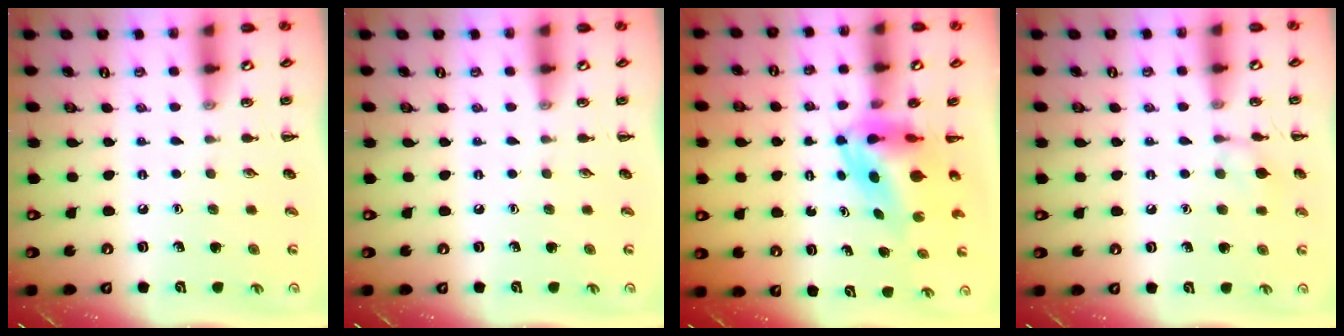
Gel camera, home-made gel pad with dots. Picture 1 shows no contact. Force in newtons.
{"total": 0.0}
{"total": 6.0, "press": 5.7, "slide": 1.9}
{"total": 6.9, "press": 6.6, "slide": 2.0}